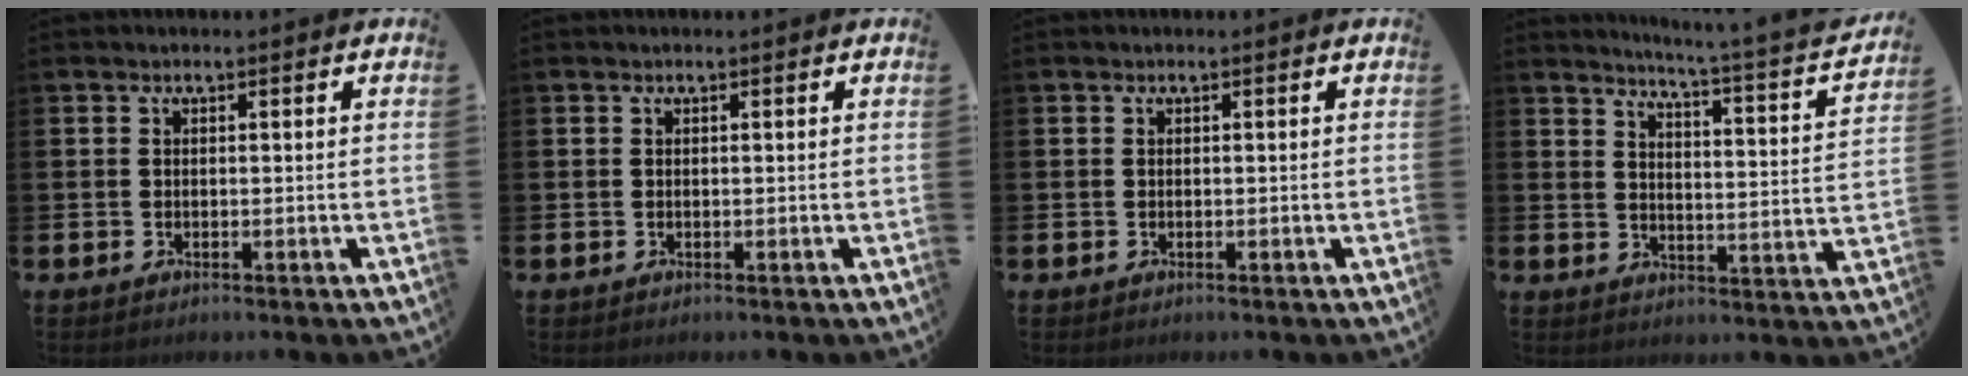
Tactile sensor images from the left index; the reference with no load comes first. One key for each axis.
{"total": 0.0}
{"total": 0.0}
{"total": 4.1, "fx": 3.7, "fy": -0.7, "fz": 1.7, "tx": -0.038, "ty": -0.047, "tz": 0.050}